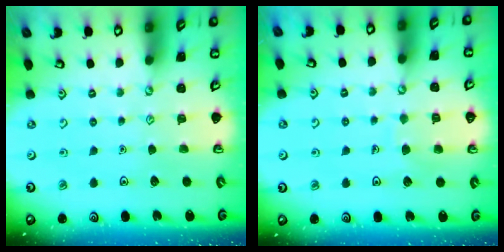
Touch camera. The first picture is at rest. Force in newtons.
{"total": 5.4, "press": 5.3, "slide": 0.5}